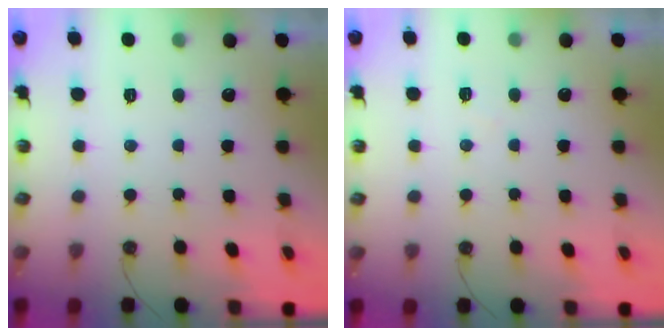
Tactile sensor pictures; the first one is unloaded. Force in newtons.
{"total": 3.4, "press": 3.3, "slide": 0.6}